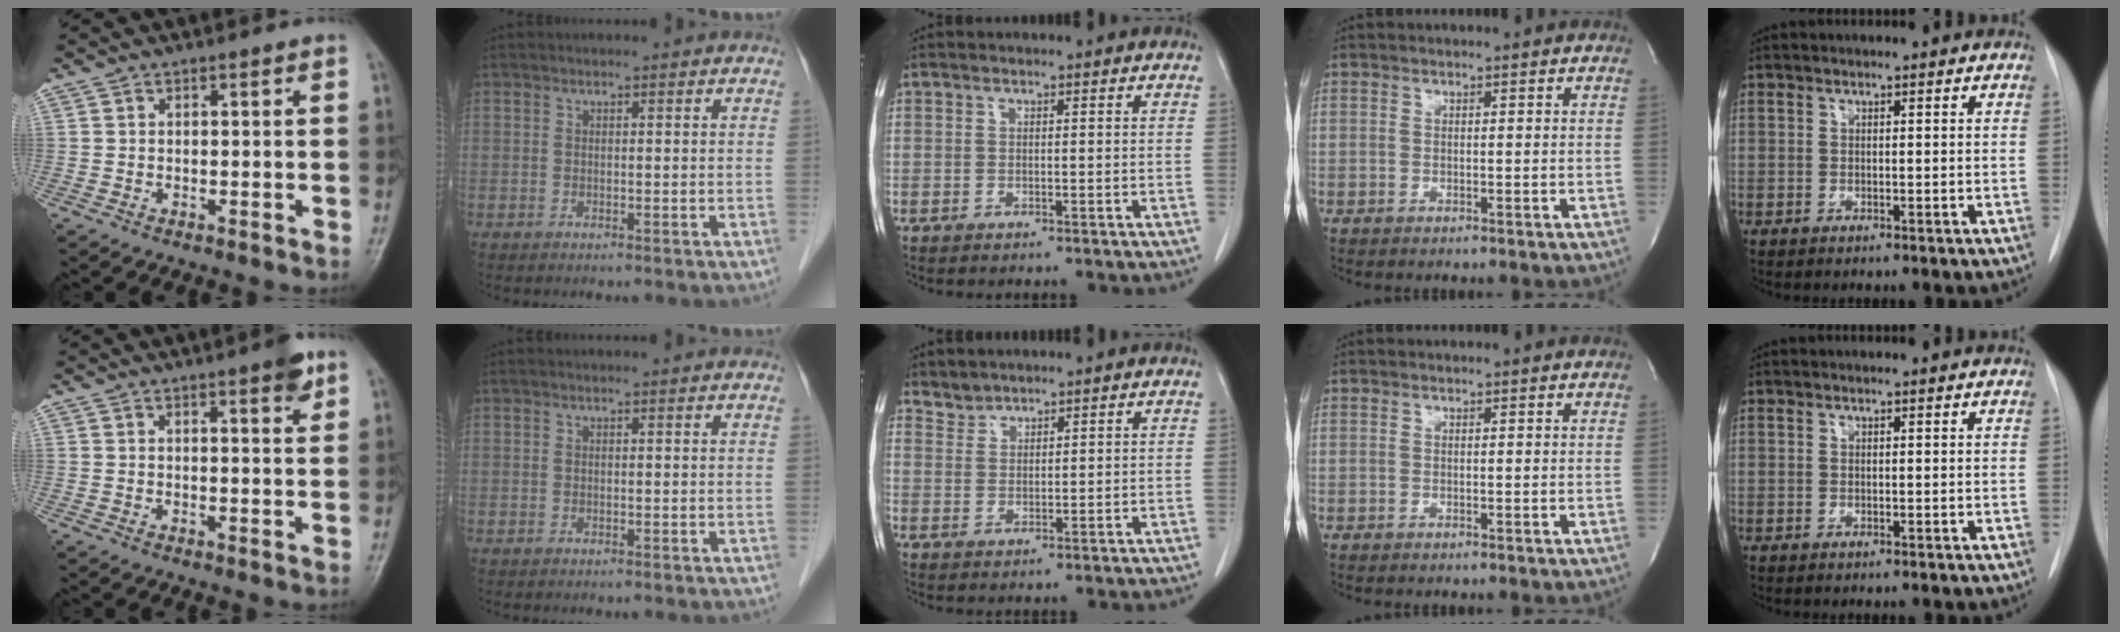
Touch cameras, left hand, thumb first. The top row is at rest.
{"thumb": {"total": 4.0, "force": [2.4, 0.9, 3.1], "torque": [-0.034, -0.012, 0.029]}, "middle": {"total": 2.1, "force": [2.0, 0.5, -0.4], "torque": [0.009, 0.005, 0.039]}}